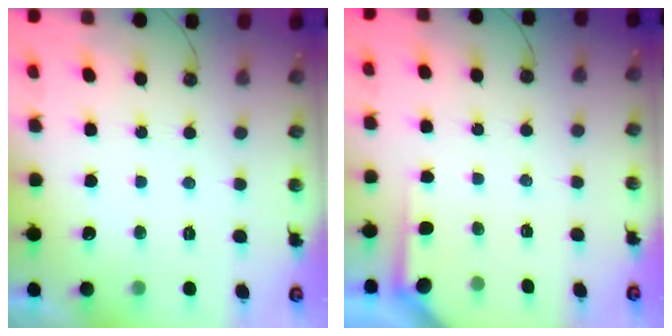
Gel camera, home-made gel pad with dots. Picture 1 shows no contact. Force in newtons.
{"total": 1.8, "press": 1.8, "slide": 0.3}